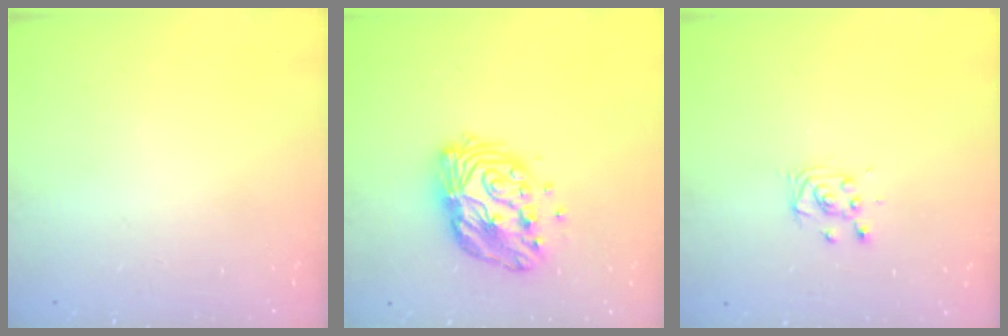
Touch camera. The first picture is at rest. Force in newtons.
{"total": 13.0, "press": 13.0, "slide": 0.9}
{"total": 3.8, "press": 3.7, "slide": 0.5}